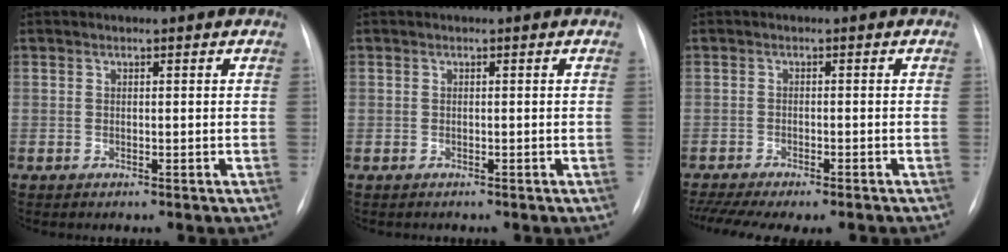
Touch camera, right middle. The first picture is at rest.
{"total": 0.8, "force": [-0.5, 0.6, -0.1], "torque": [-0.003, 0.006, -0.010]}
{"total": 13.1, "force": [-10.9, 3.2, 6.5], "torque": [-0.130, -0.004, -0.149]}